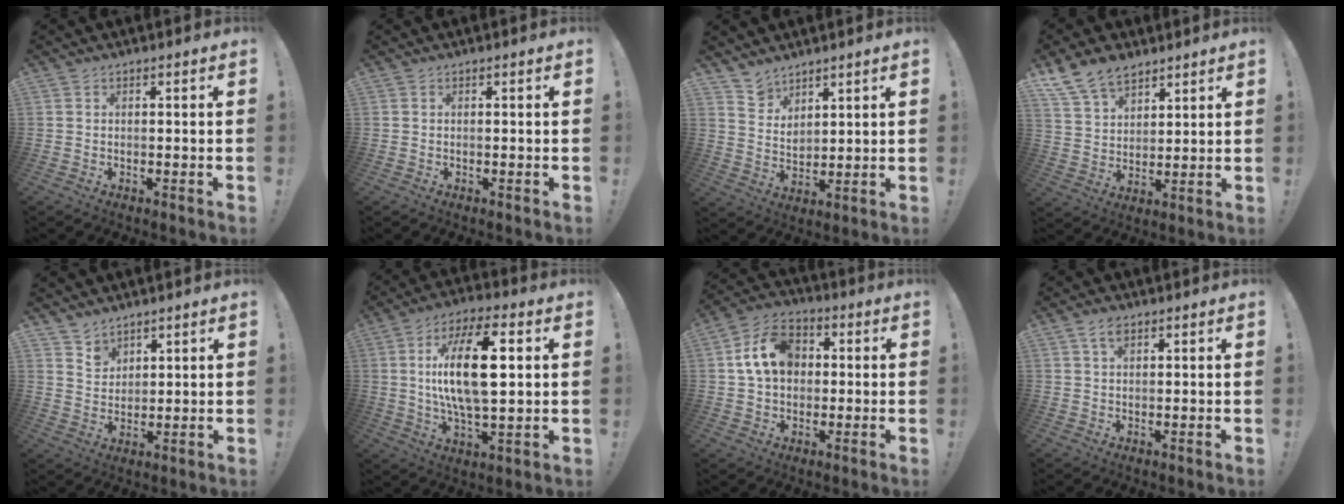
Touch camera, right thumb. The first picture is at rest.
{"total": 0.0}
{"total": 5.9, "force": [5.2, 2.6, 0.3], "torque": [-0.012, -0.043, 0.102]}
{"total": 11.6, "force": [8.6, 6.6, 4.0], "torque": [-0.077, -0.052, 0.170]}
{"total": 4.7, "force": [4.0, 2.5, 0.2], "torque": [-0.003, -0.034, 0.076]}
{"total": 19.0, "force": [2.9, 7.3, 17.3], "torque": [-0.308, -0.008, 0.031]}
{"total": 13.4, "force": [2.7, 10.3, 8.2], "torque": [-0.140, 0.013, 0.058]}
{"total": 3.5, "force": [2.1, 1.9, 2.2], "torque": [-0.032, -0.006, 0.035]}